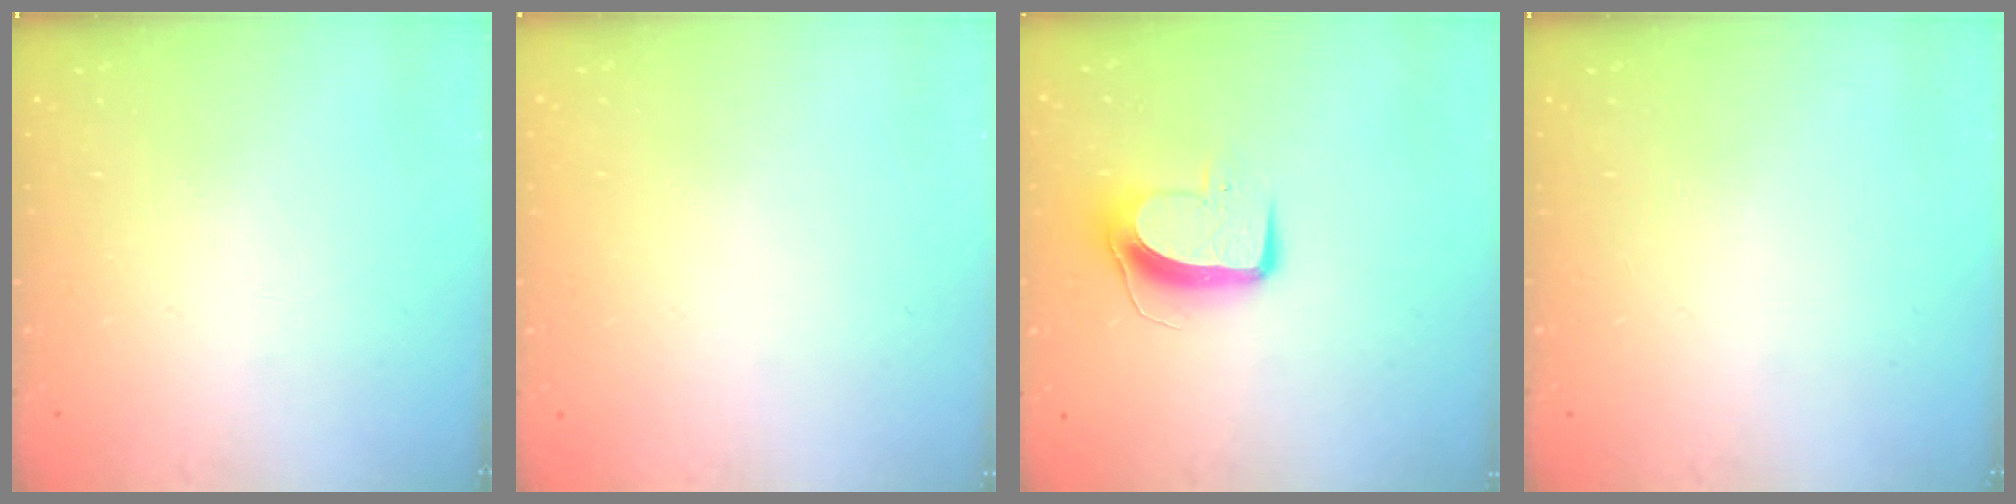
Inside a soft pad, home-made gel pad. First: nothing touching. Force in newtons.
{"total": 0.0}
{"total": 9.7, "press": 9.7, "slide": 0.3}
{"total": 0.0}